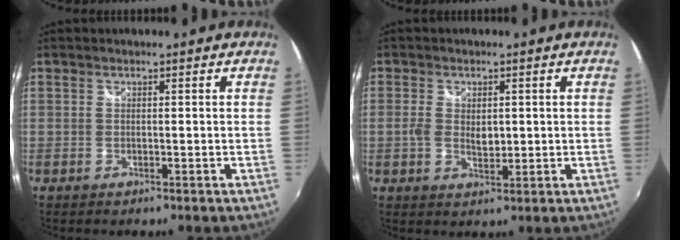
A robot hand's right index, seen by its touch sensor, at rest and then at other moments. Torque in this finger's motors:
{"motor_torque": [-0.15, 0.26, -0.07, 0.02]}